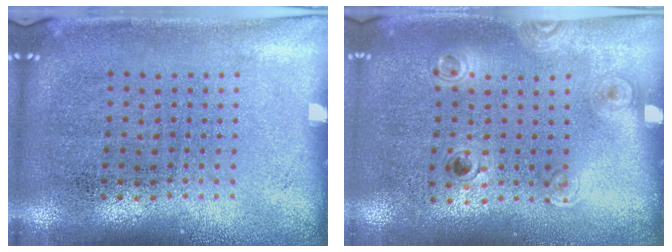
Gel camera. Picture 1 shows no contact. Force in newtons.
{"total": 1.1, "press": 0.8, "slide": 0.8}